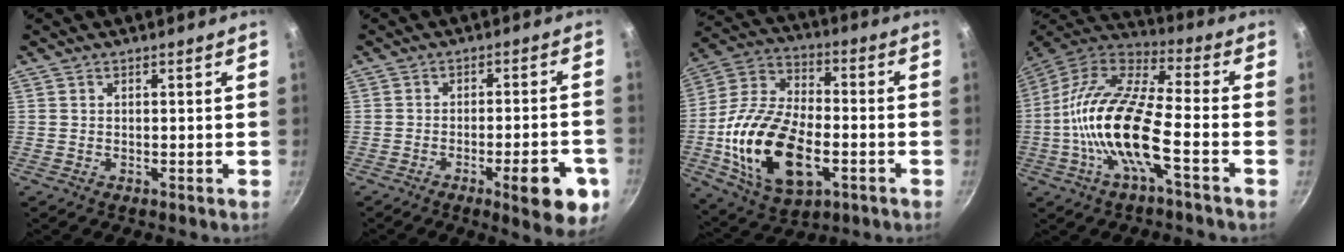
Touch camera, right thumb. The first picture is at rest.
{"total": 11.8, "force": [-5.1, 3.0, 10.2], "torque": [-0.111, 0.022, -0.063]}
{"total": 23.0, "force": [-5.4, 13.0, 18.2], "torque": [-0.338, 0.025, -0.096]}
{"total": 18.5, "force": [-4.6, 5.8, 16.9], "torque": [-0.322, 0.039, -0.107]}